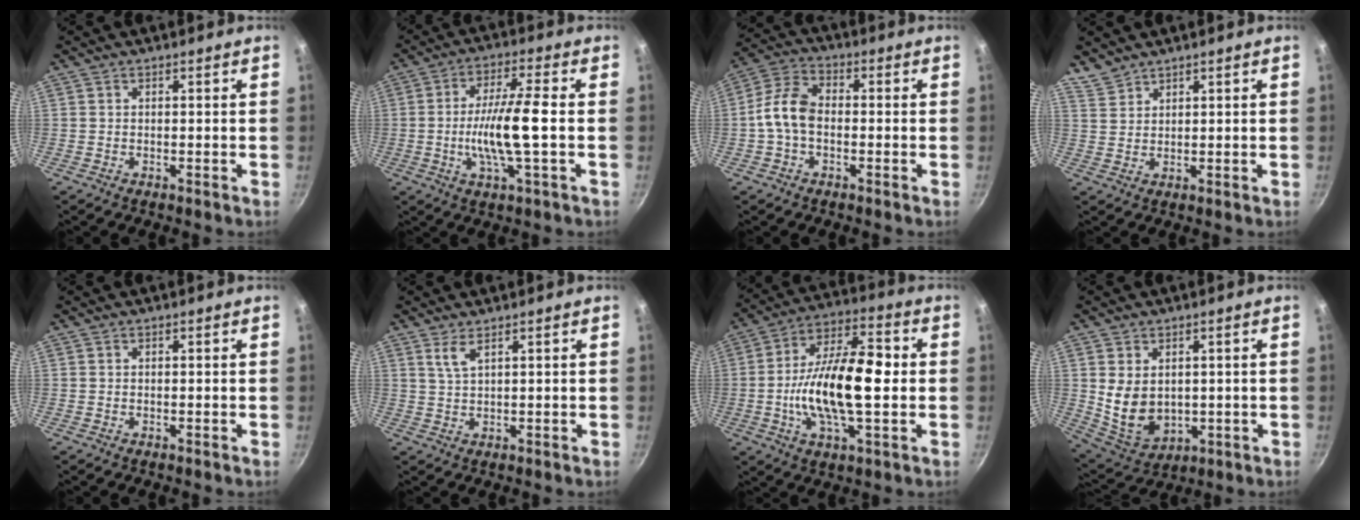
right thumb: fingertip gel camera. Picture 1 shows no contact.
{"total": 11.3, "force": [-1.3, 1.8, 11.0], "torque": [-0.210, 0.015, -0.028]}
{"total": 8.3, "force": [-1.1, 5.2, 6.3], "torque": [-0.118, 0.034, -0.035]}
{"total": 3.1, "force": [2.9, 1.1, 0.2], "torque": [-0.005, 0.004, 0.068]}
{"total": 0.0}
{"total": 2.6, "force": [1.6, 0.7, 2.0], "torque": [-0.044, -0.009, 0.038]}
{"total": 18.3, "force": [-1.1, 7.8, 16.5], "torque": [-0.281, 0.029, -0.029]}
{"total": 9.9, "force": [1.0, 7.2, 6.7], "torque": [-0.106, -0.018, 0.048]}